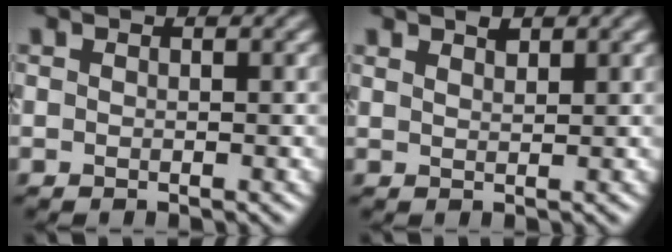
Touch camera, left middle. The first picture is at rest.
{"total": 1.2, "force": [1.1, 0.1, 0.2], "torque": [-0.002, 0.006, 0.022]}